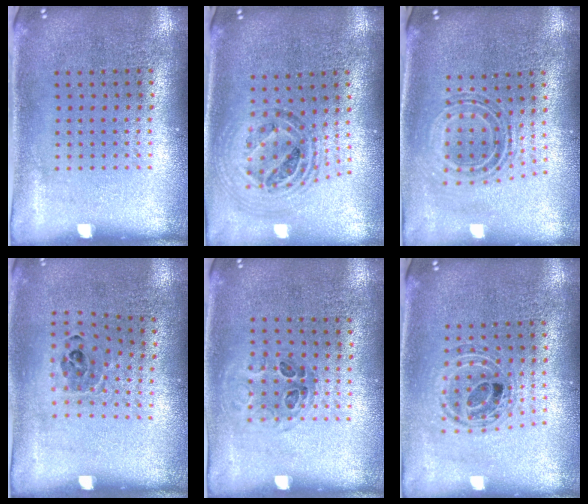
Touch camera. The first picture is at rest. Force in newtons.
{"total": 1.2, "press": 1.1, "slide": 0.4}
{"total": 0.7, "press": 0.7, "slide": 0.2}
{"total": 0.9, "press": 0.8, "slide": 0.5}
{"total": 1.0, "press": 0.6, "slide": 0.7}
{"total": 0.5, "press": 0.5, "slide": 0.2}